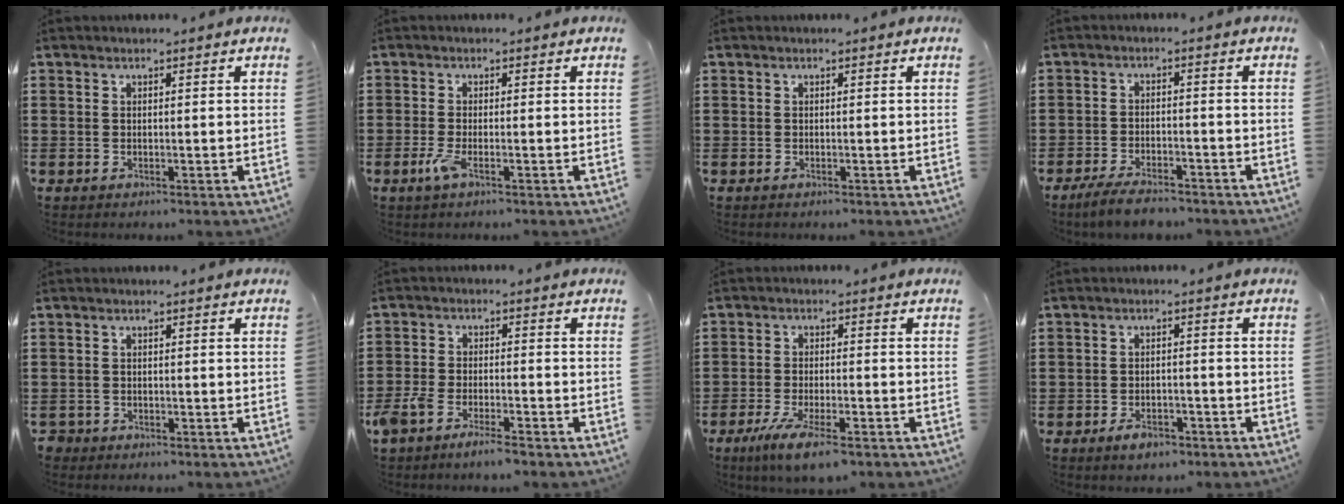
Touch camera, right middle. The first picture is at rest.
{"total": 2.2, "force": [-0.9, 0.4, 2.0], "torque": [-0.057, -0.010, -0.023]}
{"total": 0.0}
{"total": 4.3, "force": [-3.9, 0.8, 1.7], "torque": [-0.034, 0.001, -0.077]}
{"total": 1.2, "force": [-1.0, 0.7, 0.1], "torque": [-0.006, 0.000, -0.023]}
{"total": 4.3, "force": [-3.7, 0.7, 2.1], "torque": [-0.056, -0.005, -0.075]}
{"total": 5.6, "force": [-3.8, 0.8, 4.0], "torque": [-0.083, -0.012, -0.071]}
{"total": 2.9, "force": [-2.3, 1.3, 1.2], "torque": [-0.023, 0.005, -0.045]}